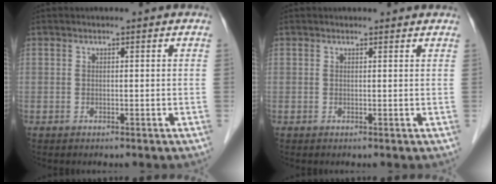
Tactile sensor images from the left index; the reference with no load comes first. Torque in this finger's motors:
{"motor_torque": [0.15, -0.25, -0.07, 0.00]}